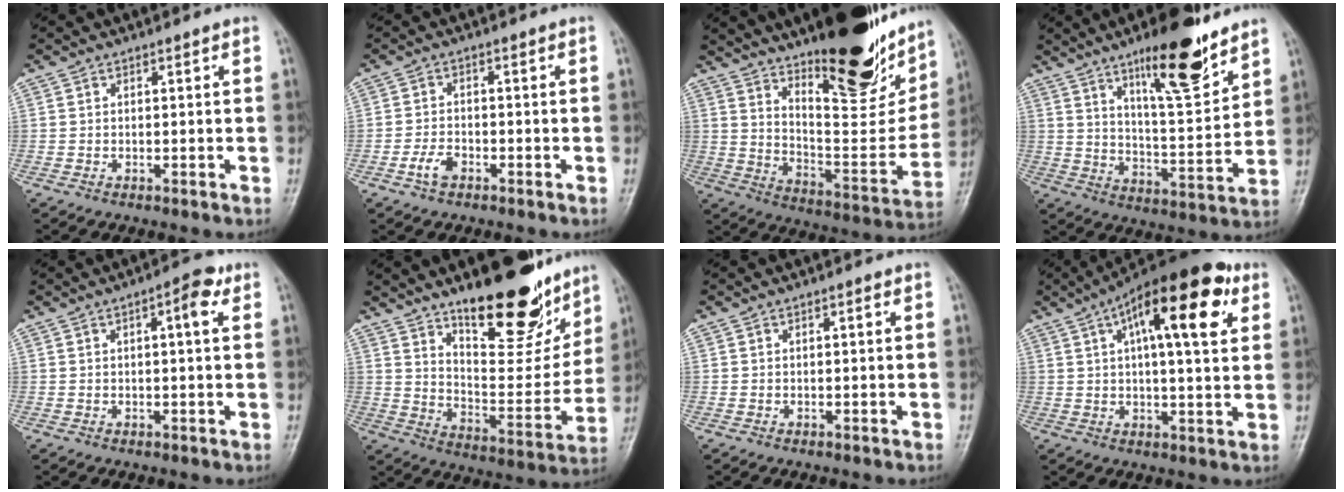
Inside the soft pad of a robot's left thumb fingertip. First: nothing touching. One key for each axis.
{"total": 3.1, "fx": -1.6, "fy": 1.8, "fz": 1.9, "tx": -0.036, "ty": 0.009, "tz": -0.031}
{"total": 28.3, "fx": 19.1, "fy": 9.1, "fz": 18.8, "tx": -0.241, "ty": -0.091, "tz": 0.292}
{"total": 15.9, "fx": 10.5, "fy": 4.0, "fz": 11.3, "tx": -0.152, "ty": -0.069, "tz": 0.174}
{"total": 4.7, "fx": 1.8, "fy": 1.4, "fz": 4.1, "tx": -0.056, "ty": 0.007, "tz": 0.020}
{"total": 21.6, "fx": 14.9, "fy": 8.0, "fz": 13.3, "tx": -0.142, "ty": -0.096, "tz": 0.234}
{"total": 0.5, "fx": 0.3, "fy": 0.1, "fz": 0.4, "tx": -0.007, "ty": 0.000, "tz": 0.003}
{"total": 19.4, "fx": 7.8, "fy": 6.7, "fz": 16.4, "tx": -0.232, "ty": 0.005, "tz": 0.110}